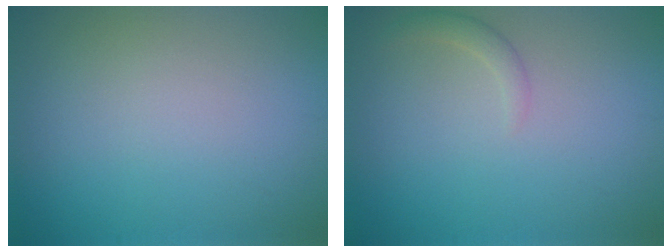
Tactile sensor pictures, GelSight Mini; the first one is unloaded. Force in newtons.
{"total": 1.2, "press": 1.2, "slide": 0.1}